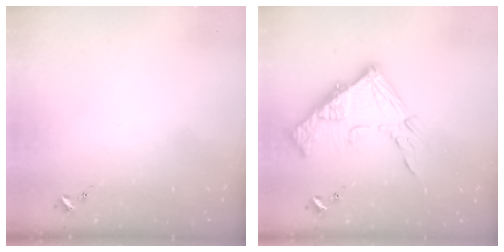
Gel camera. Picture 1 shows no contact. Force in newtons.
{"total": 16.7, "press": 16.6, "slide": 1.8}